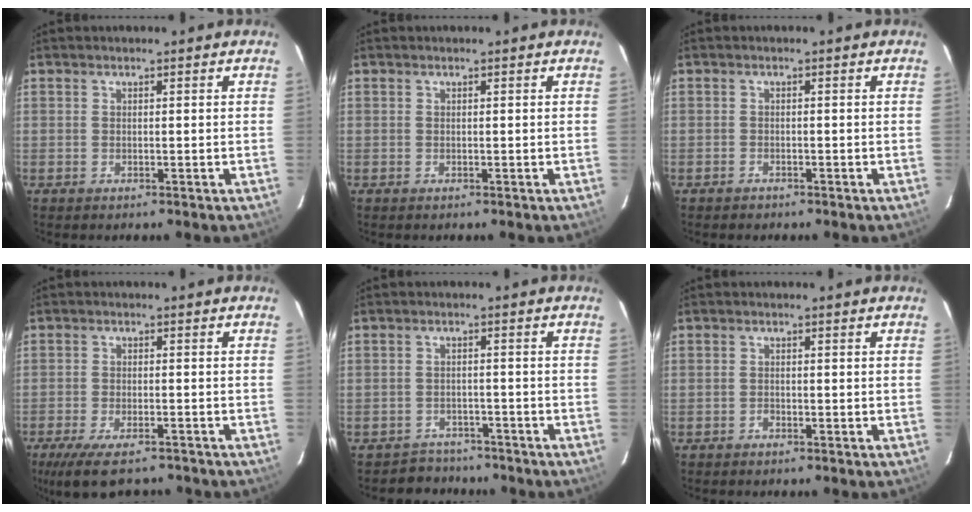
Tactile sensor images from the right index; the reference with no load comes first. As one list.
[{"total": 0.0}, {"total": 1.1, "force": [-0.9, 0.6, 0.0], "torque": [-0.004, 0.005, -0.015]}, {"total": 10.4, "force": [-8.0, 3.5, 5.7], "torque": [-0.130, -0.027, -0.134]}, {"total": 4.9, "force": [-4.0, 2.7, -0.4], "torque": [-0.004, 0.016, -0.062]}, {"total": 0.7, "force": [-0.5, 0.4, 0.1], "torque": [-0.002, 0.002, -0.010]}]